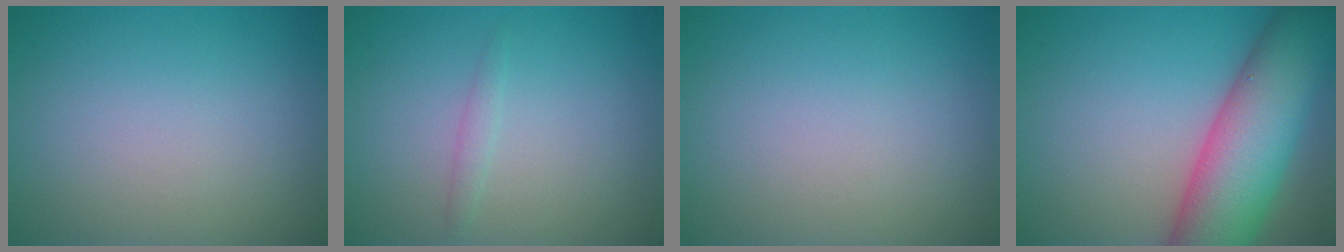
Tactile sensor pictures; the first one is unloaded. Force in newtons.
{"total": 0.9, "press": 0.9, "slide": 0.0}
{"total": 0.0}
{"total": 11.2, "press": 11.2, "slide": 0.4}